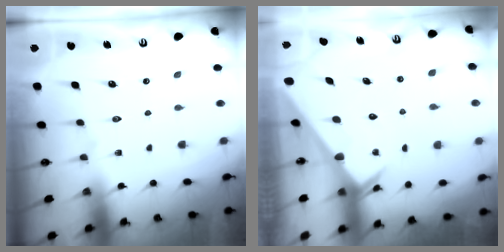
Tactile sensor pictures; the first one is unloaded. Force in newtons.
{"total": 2.6, "press": 2.6, "slide": 0.1}